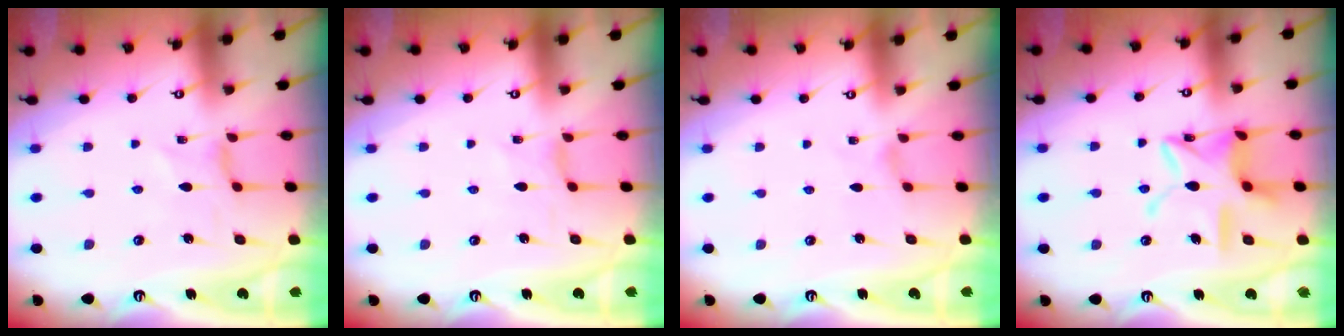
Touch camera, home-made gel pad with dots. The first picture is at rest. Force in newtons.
{"total": 1.2, "press": 1.2, "slide": 0.0}
{"total": 0.0}
{"total": 13.8, "press": 13.8, "slide": 1.0}